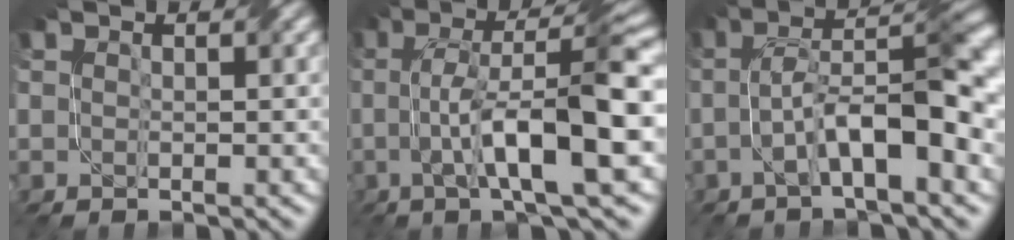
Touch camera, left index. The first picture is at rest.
{"total": 10.9, "force": [-0.7, 2.2, 10.7], "torque": [-0.167, 0.018, -0.015]}
{"total": 8.4, "force": [-1.9, 2.1, 7.9], "torque": [-0.128, 0.022, -0.036]}